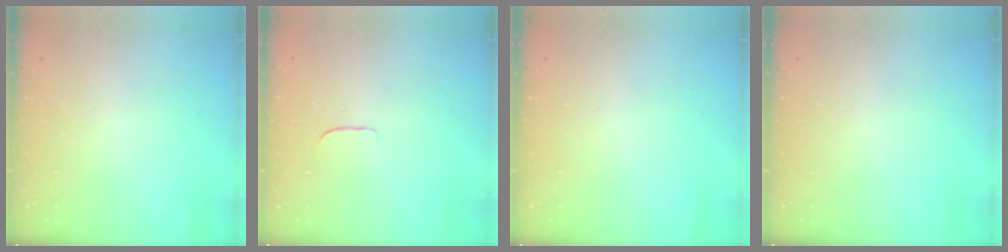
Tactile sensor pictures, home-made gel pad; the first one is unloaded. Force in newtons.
{"total": 4.9, "press": 4.9, "slide": 0.5}
{"total": 0.0}
{"total": 0.0}